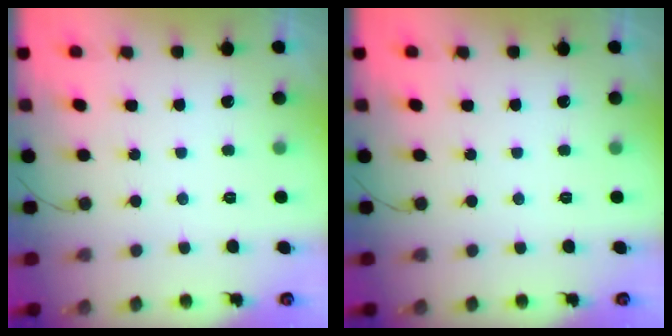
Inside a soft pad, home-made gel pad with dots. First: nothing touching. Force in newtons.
{"total": 0.0}